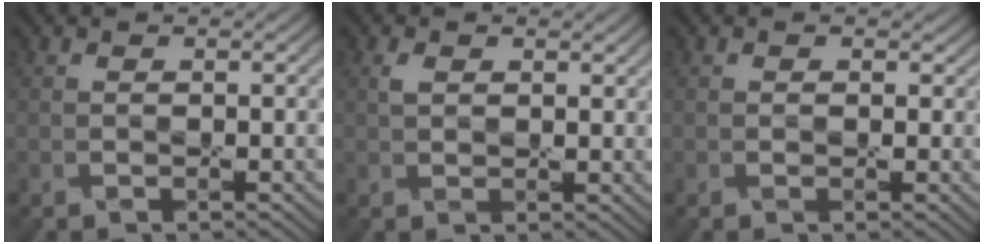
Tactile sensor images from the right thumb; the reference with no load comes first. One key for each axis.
{"total": 2.2, "fx": 1.0, "fy": 1.4, "fz": 1.4, "tx": -0.034, "ty": 0.000, "tz": 0.020}
{"total": 0.9, "fx": 0.1, "fy": 0.8, "fz": 0.4, "tx": -0.011, "ty": -0.007, "tz": -0.001}